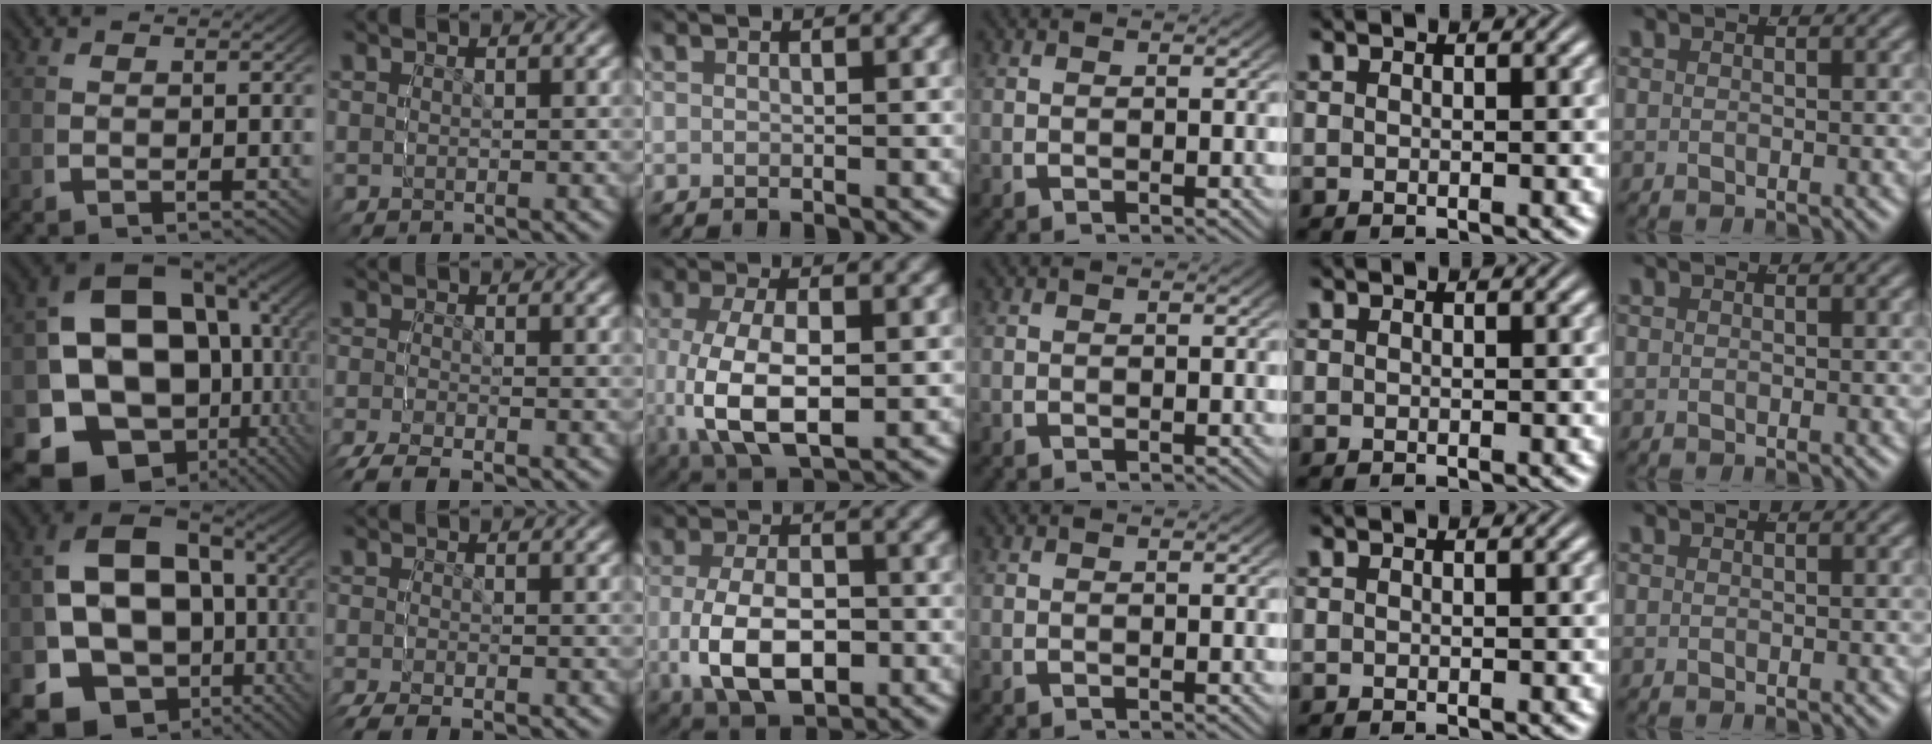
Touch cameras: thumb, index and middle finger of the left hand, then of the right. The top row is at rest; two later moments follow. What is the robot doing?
{"motion": "grasp_and_lifting", "object": "cloth"}